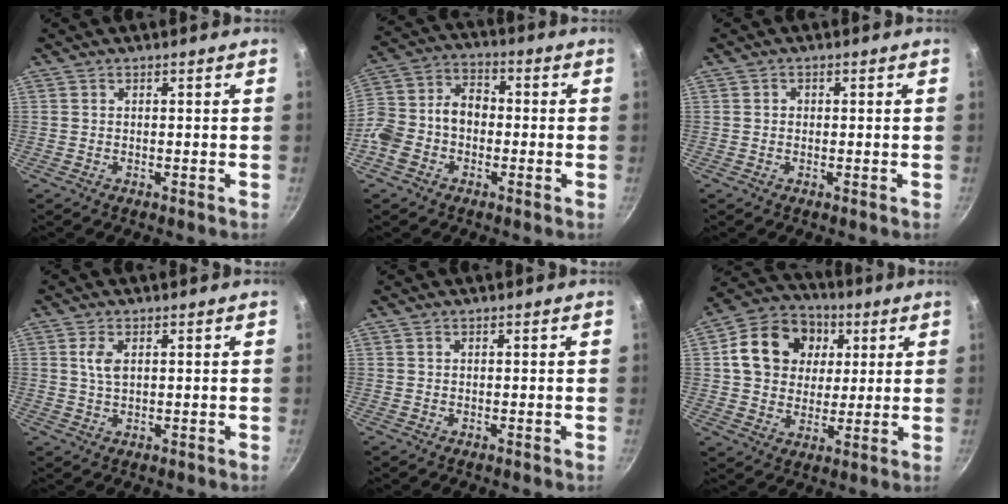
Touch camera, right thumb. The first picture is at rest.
{"total": 12.1, "force": [-2.5, 9.0, 7.7], "torque": [-0.129, 0.046, -0.061]}
{"total": 1.0, "force": [0.1, 1.0, 0.4], "torque": [-0.004, 0.005, 0.000]}
{"total": 3.4, "force": [1.0, 1.8, 2.7], "torque": [-0.051, -0.002, 0.020]}
{"total": 0.0}
{"total": 16.2, "force": [4.1, 13.2, 8.4], "torque": [-0.129, 0.011, 0.060]}